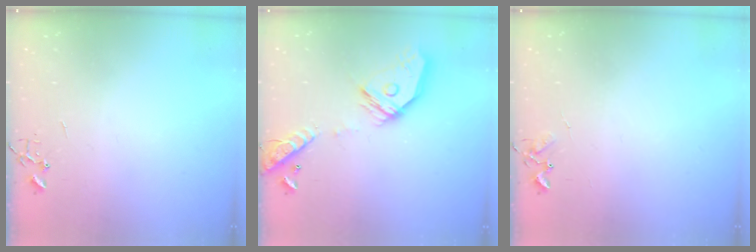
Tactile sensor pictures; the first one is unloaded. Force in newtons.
{"total": 17.2, "press": 17.0, "slide": 2.2}
{"total": 4.5, "press": 4.5, "slide": 0.5}